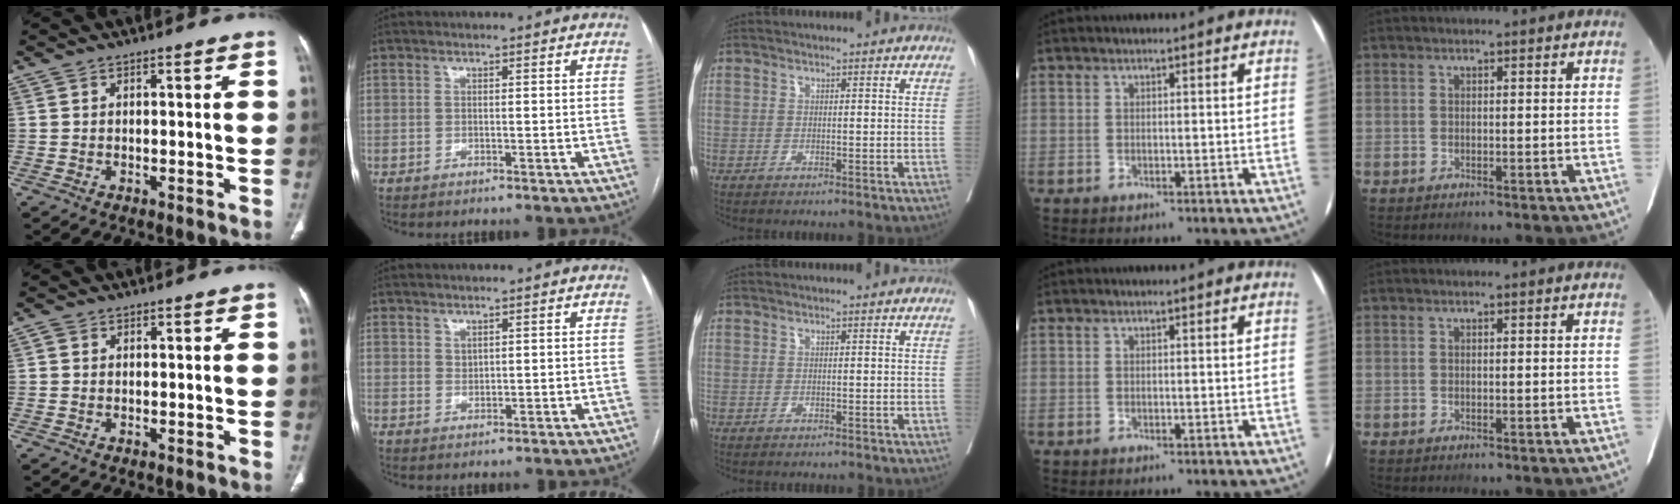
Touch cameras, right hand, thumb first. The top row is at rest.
{"thumb": {"total": 0.9, "force": [0.2, 0.8, 0.4], "torque": [-0.004, 0.001, 0.001]}, "index": {"total": 1.0, "force": [0.8, 0.5, 0.3], "torque": [-0.001, -0.005, 0.016]}}